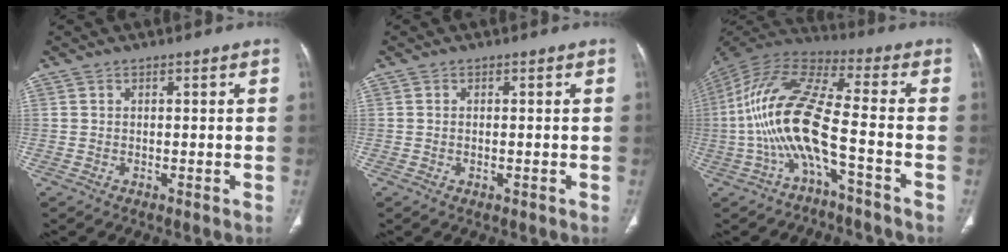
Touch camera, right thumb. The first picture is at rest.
{"total": 0.8, "force": [-0.3, 0.3, 0.7], "torque": [-0.017, 0.000, -0.003]}
{"total": 15.5, "force": [-4.4, 4.0, 14.3], "torque": [-0.320, 0.061, -0.087]}